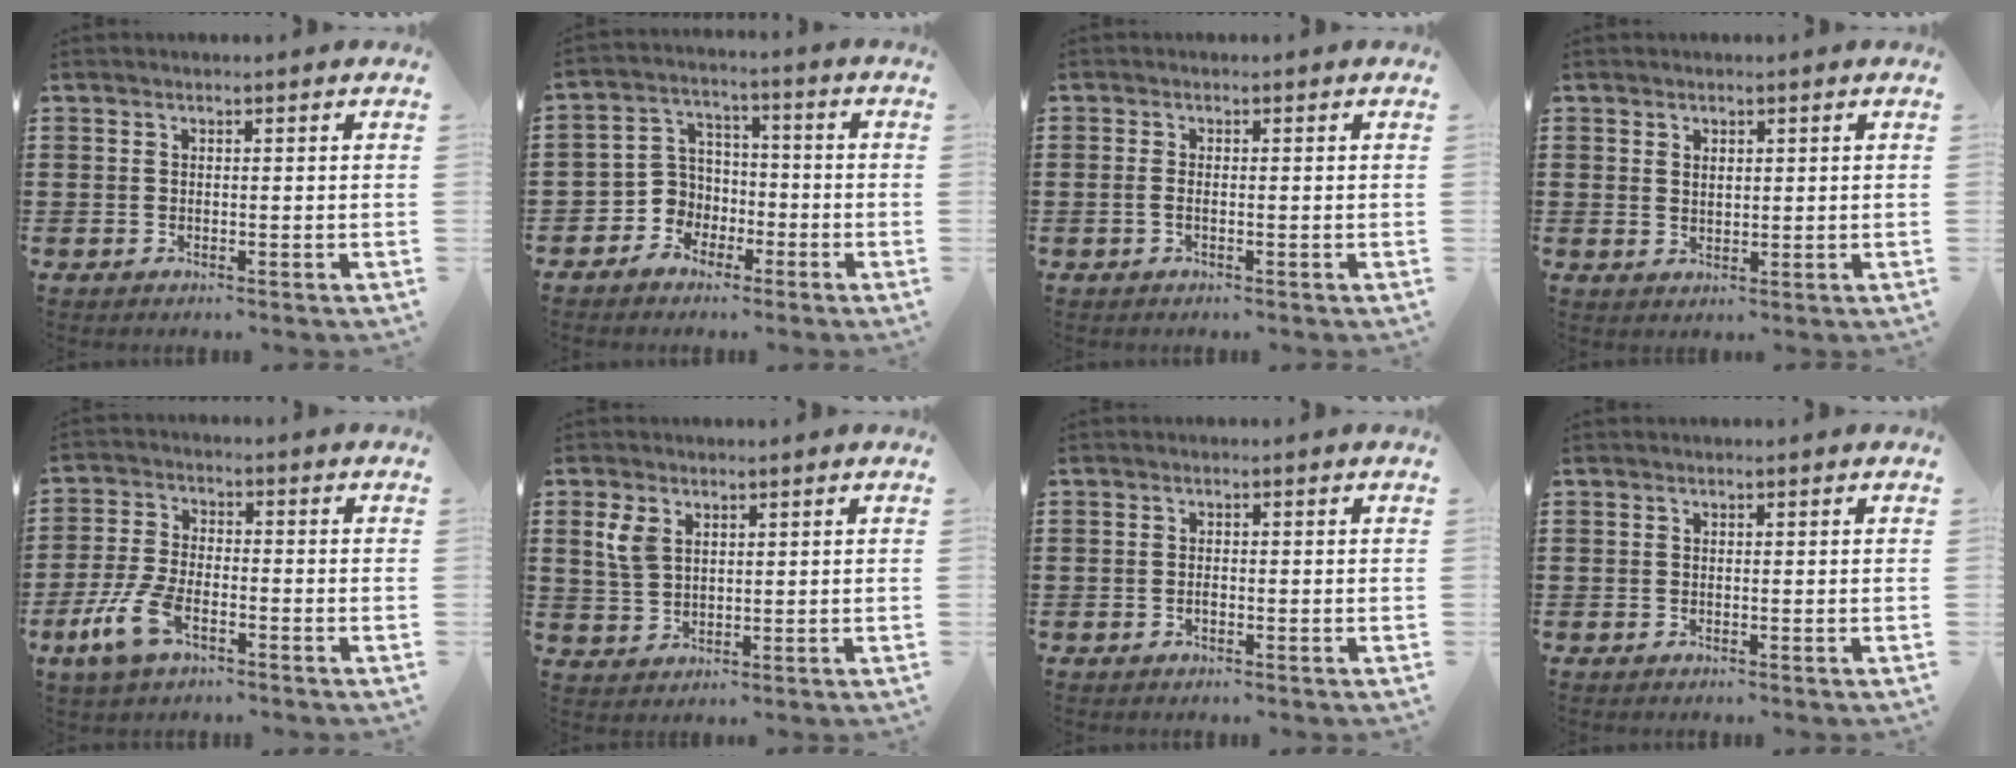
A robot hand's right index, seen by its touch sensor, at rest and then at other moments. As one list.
[{"total": 5.7, "force": [-2.4, 5.1, 0.9], "torque": [-0.049, 0.008, -0.051]}, {"total": 1.0, "force": [-0.5, 0.2, 0.8], "torque": [-0.017, -0.001, -0.008]}, {"total": 1.4, "force": [1.0, 0.9, 0.4], "torque": [-0.010, 0.006, 0.019]}, {"total": 7.6, "force": [-3.8, 3.3, 5.7], "torque": [-0.148, -0.008, -0.077]}, {"total": 4.0, "force": [1.8, 2.5, 2.5], "torque": [-0.058, 0.010, 0.033]}, {"total": 0.7, "force": [-0.4, 0.4, 0.5], "torque": [-0.010, -0.002, -0.007]}, {"total": 0.0}]